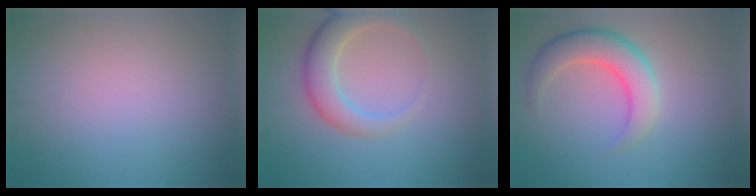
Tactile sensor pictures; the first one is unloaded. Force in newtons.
{"total": 4.5, "press": 4.5, "slide": 0.4}
{"total": 5.3, "press": 5.3, "slide": 0.4}